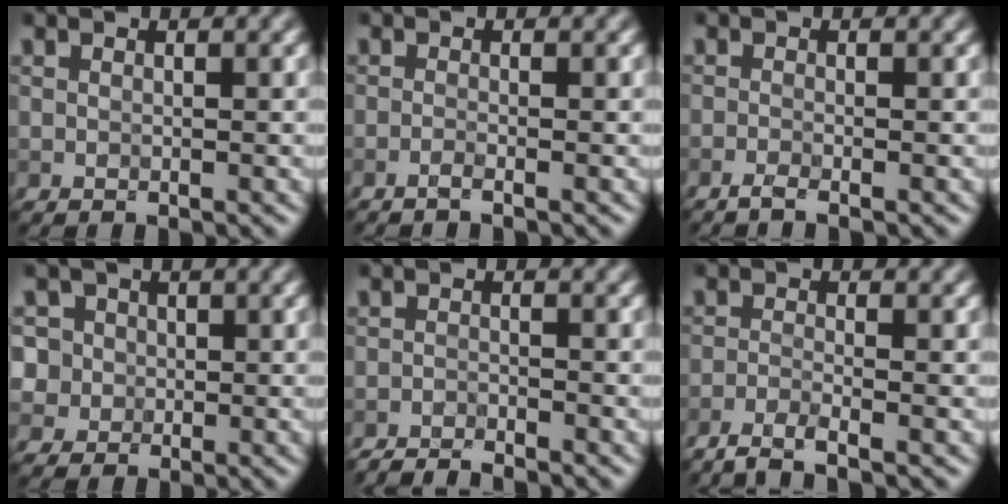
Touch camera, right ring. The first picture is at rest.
{"total": 0.9, "force": [-0.6, 0.1, 0.6], "torque": [-0.010, -0.001, -0.017]}
{"total": 1.2, "force": [-0.9, 0.1, 0.8], "torque": [-0.016, -0.002, -0.024]}
{"total": 6.4, "force": [1.3, 5.8, 2.2], "torque": [-0.037, 0.039, -0.011]}
{"total": 2.9, "force": [-2.9, 0.1, 0.5], "torque": [-0.012, -0.003, -0.057]}
{"total": 2.7, "force": [-2.2, 0.4, 1.6], "torque": [-0.033, -0.003, -0.055]}